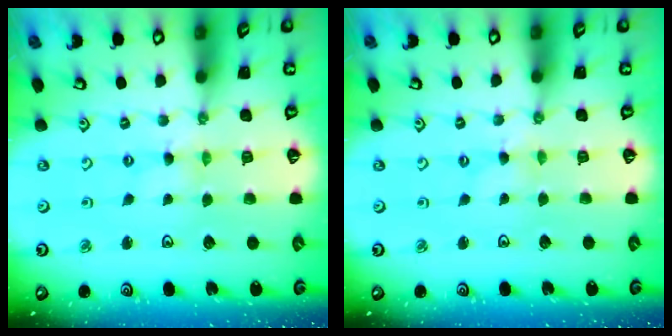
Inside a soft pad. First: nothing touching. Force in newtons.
{"total": 0.0}